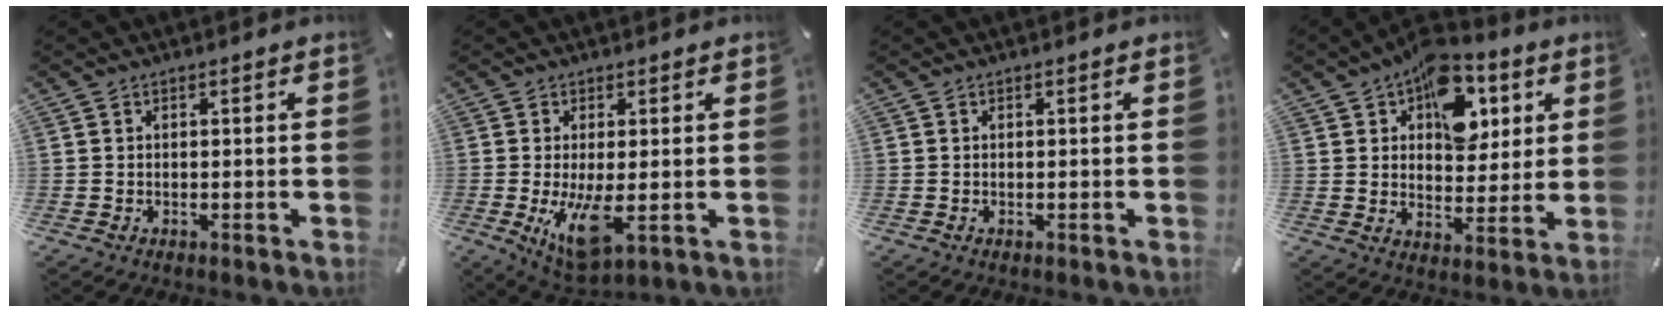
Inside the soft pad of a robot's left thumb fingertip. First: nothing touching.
{"total": 10.5, "force": [-1.2, 4.0, 9.7], "torque": [-0.178, -0.031, -0.018]}
{"total": 0.0}
{"total": 15.5, "force": [7.0, 10.0, 9.5], "torque": [-0.124, -0.032, 0.122]}